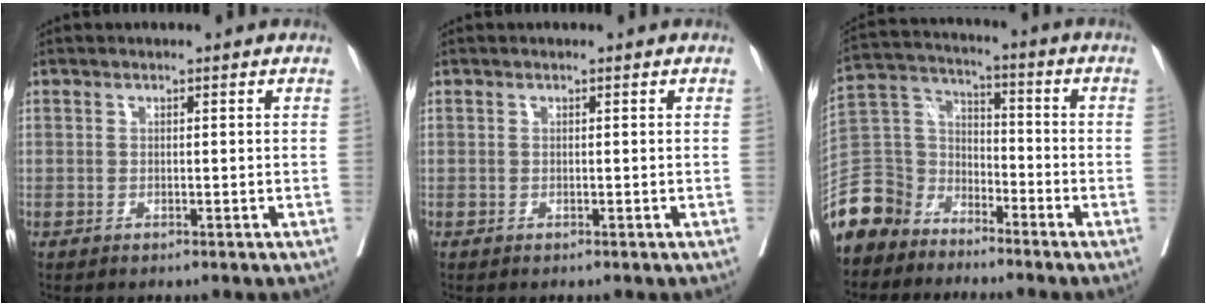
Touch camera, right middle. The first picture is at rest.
{"total": 0.0}
{"total": 12.8, "force": [-10.4, 7.3, 2.1], "torque": [-0.071, 0.027, -0.204]}